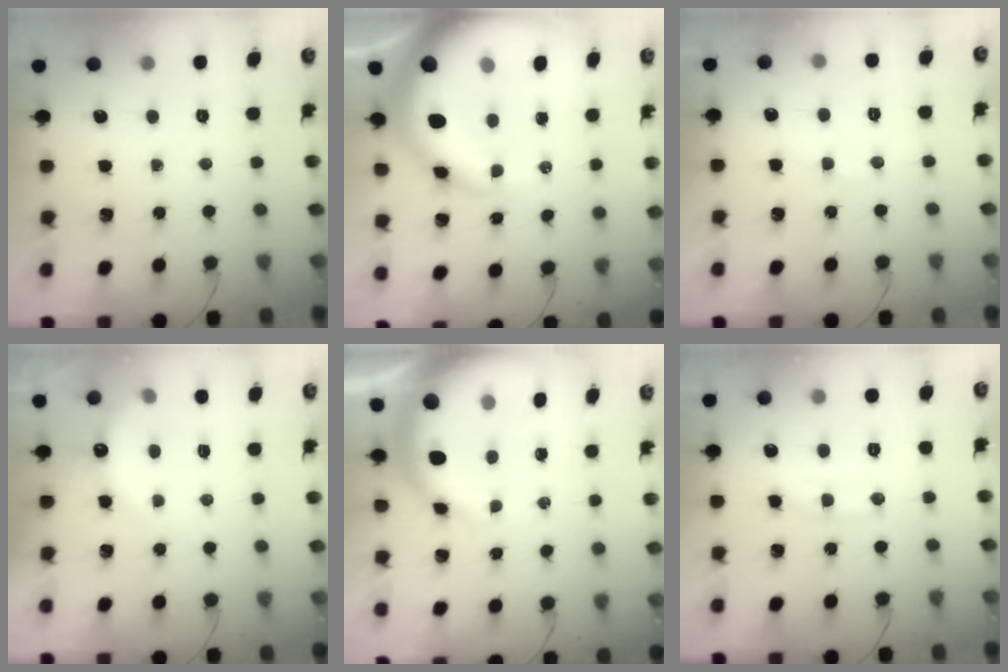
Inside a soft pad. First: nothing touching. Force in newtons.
{"total": 21.5, "press": 20.9, "slide": 4.8}
{"total": 4.1, "press": 4.0, "slide": 0.9}
{"total": 6.5, "press": 6.3, "slide": 1.4}
{"total": 9.8, "press": 9.6, "slide": 2.0}
{"total": 8.5, "press": 8.5, "slide": 0.8}